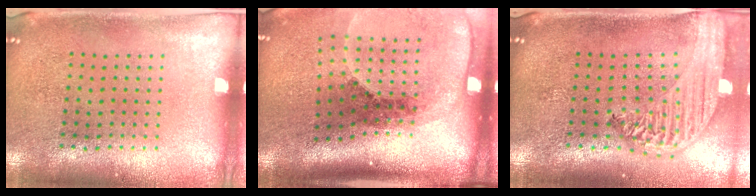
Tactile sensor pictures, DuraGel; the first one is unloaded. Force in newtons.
{"total": 2.7, "press": 1.9, "slide": 2.0}
{"total": 2.4, "press": 2.1, "slide": 1.3}